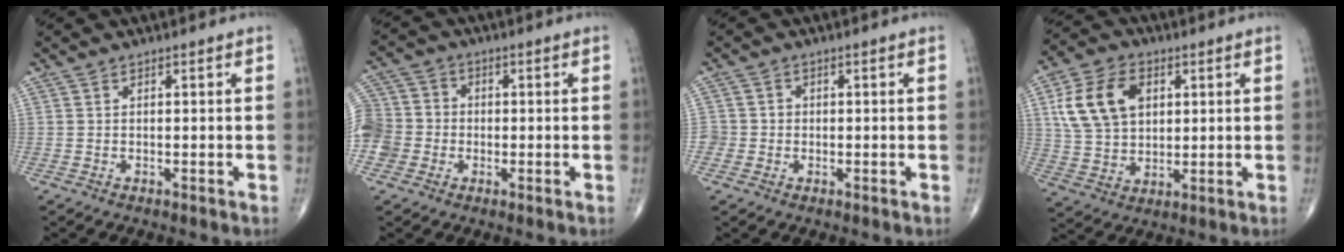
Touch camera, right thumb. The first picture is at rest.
{"total": 11.2, "force": [-2.2, 10.2, 4.0], "torque": [-0.094, 0.031, -0.041]}
{"total": 2.7, "force": [-0.6, 2.6, 0.1], "torque": [0.022, 0.010, -0.015]}
{"total": 13.7, "force": [3.9, 9.6, 9.0], "torque": [-0.150, 0.001, 0.073]}